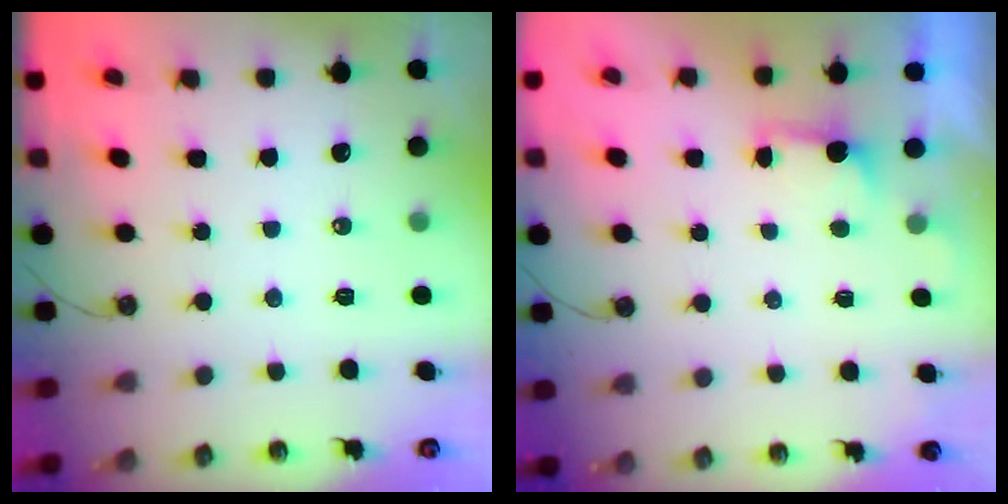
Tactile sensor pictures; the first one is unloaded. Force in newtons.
{"total": 1.2, "press": 0.9, "slide": 0.8}